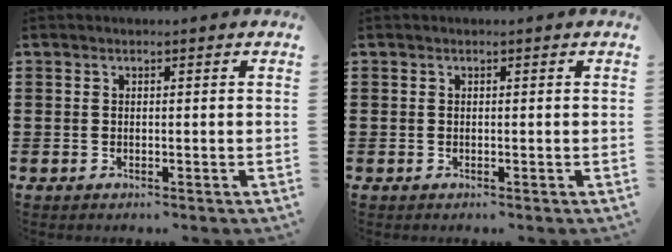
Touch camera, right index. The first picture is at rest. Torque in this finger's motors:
{"motor_torque": [-0.02, 0.02, 0.00, 0.00]}